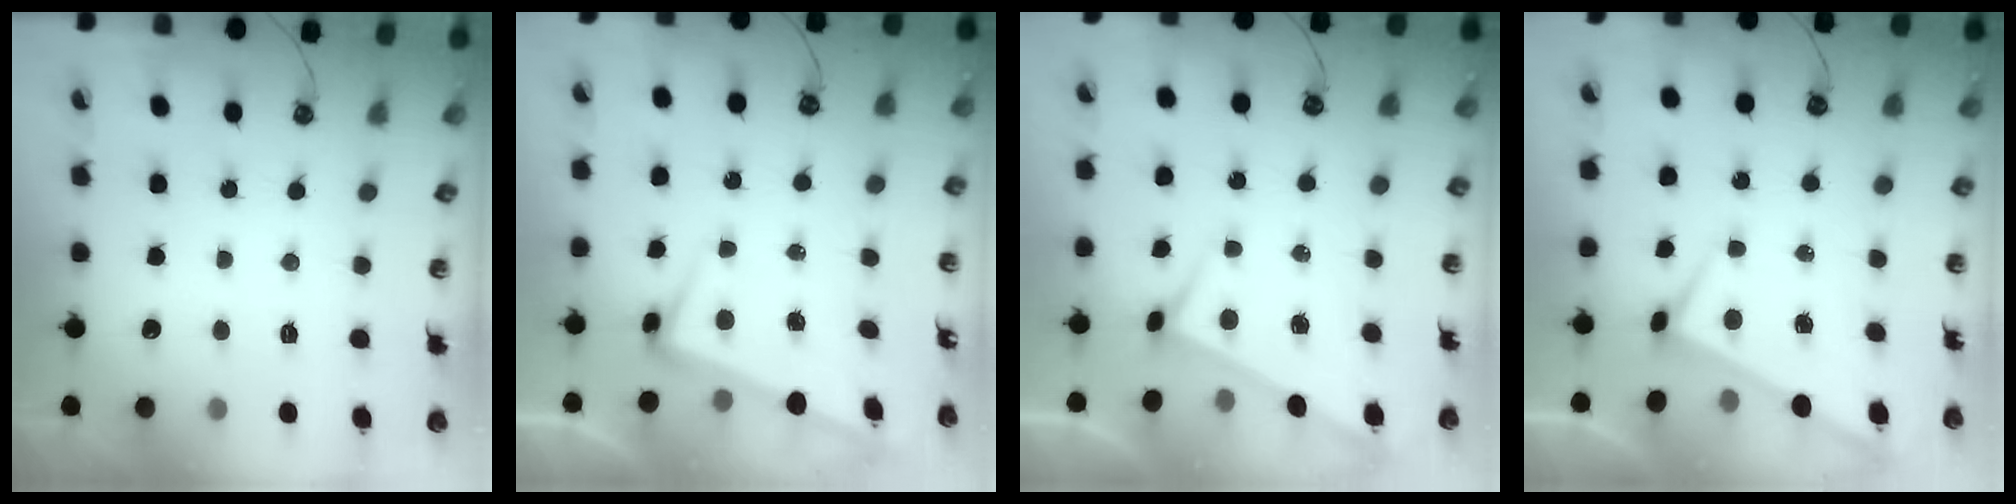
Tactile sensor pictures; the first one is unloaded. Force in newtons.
{"total": 3.0, "press": 2.9, "slide": 0.9}
{"total": 3.7, "press": 3.7, "slide": 0.2}
{"total": 1.7, "press": 1.7, "slide": 0.1}